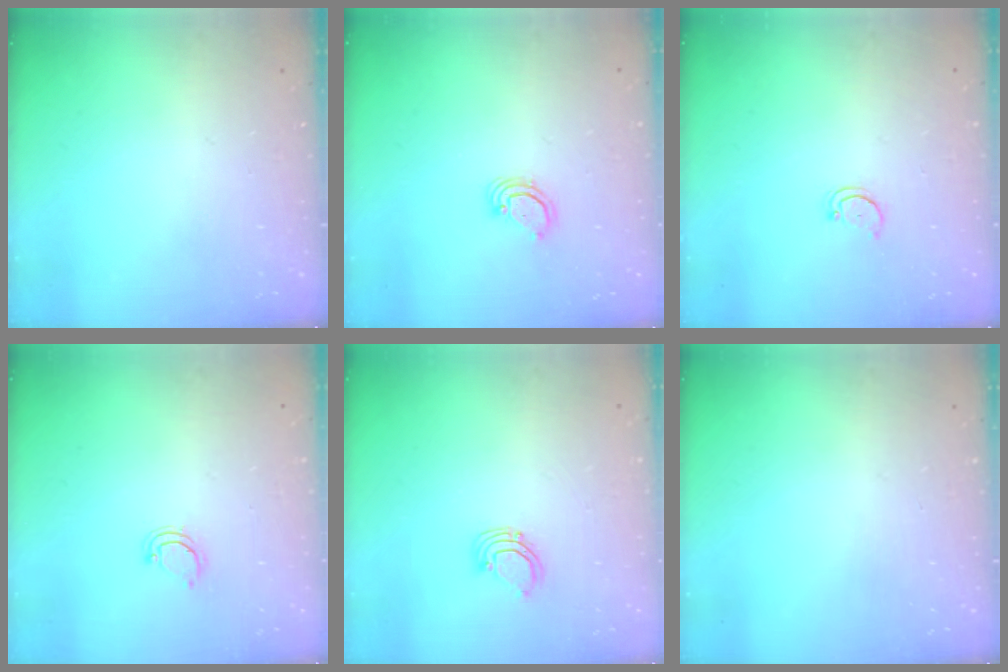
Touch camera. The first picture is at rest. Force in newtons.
{"total": 3.1, "press": 3.1, "slide": 0.2}
{"total": 2.3, "press": 2.3, "slide": 0.2}
{"total": 3.9, "press": 3.9, "slide": 0.3}
{"total": 2.9, "press": 2.9, "slide": 0.3}
{"total": 0.0}